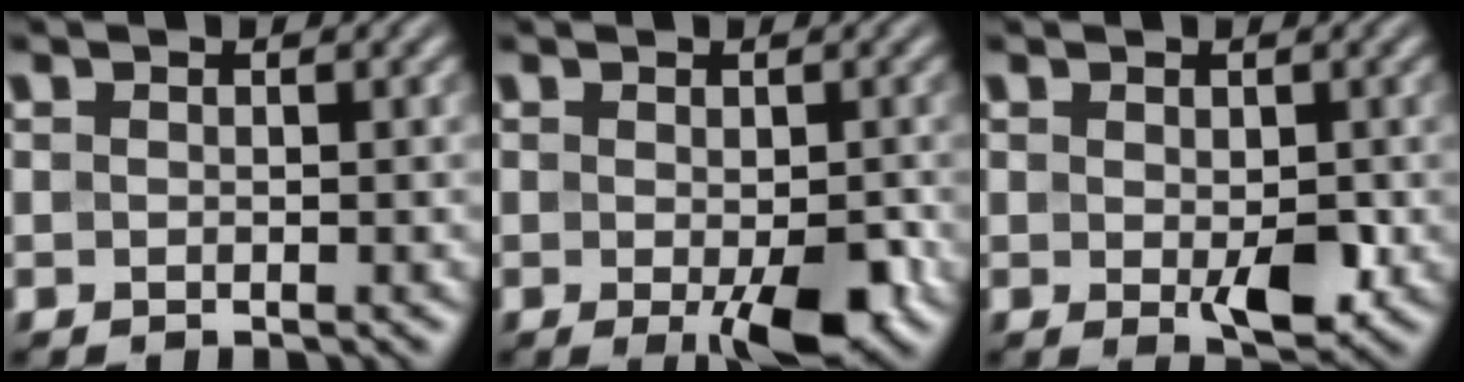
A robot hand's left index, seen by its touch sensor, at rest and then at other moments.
{"total": 5.0, "force": [-1.7, 1.6, 4.4], "torque": [-0.063, -0.009, -0.024]}
{"total": 3.4, "force": [-0.5, 1.6, 2.9], "torque": [-0.045, -0.010, -0.004]}